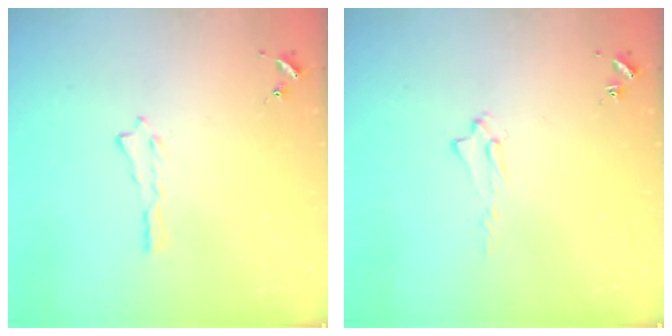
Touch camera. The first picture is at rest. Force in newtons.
{"total": 1.6, "press": 1.6, "slide": 0.2}